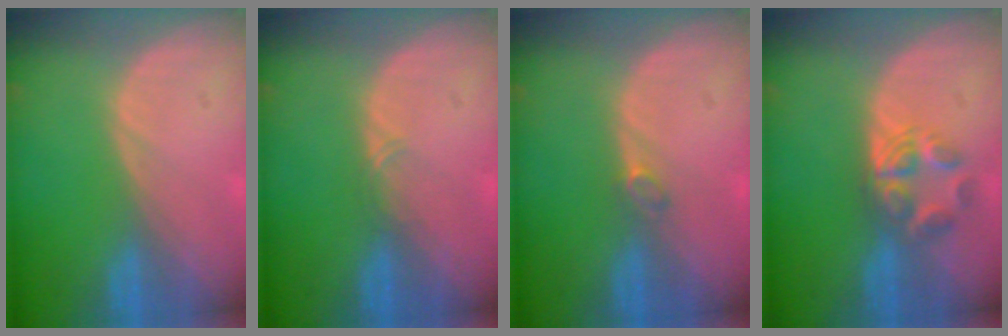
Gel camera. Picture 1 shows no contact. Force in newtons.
{"total": 0.8, "press": 0.7, "slide": 0.4}
{"total": 1.2, "press": 1.2, "slide": 0.4}
{"total": 5.7, "press": 4.9, "slide": 3.0}